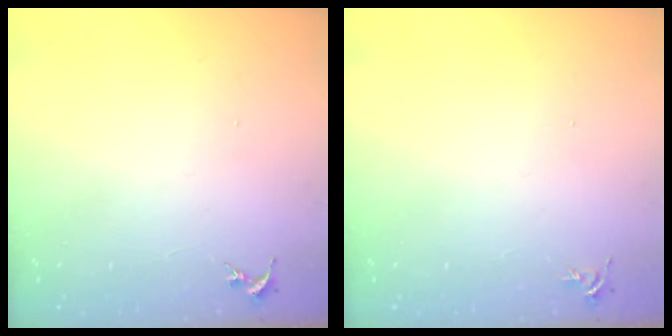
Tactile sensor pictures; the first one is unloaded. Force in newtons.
{"total": 3.7, "press": 3.7, "slide": 0.5}